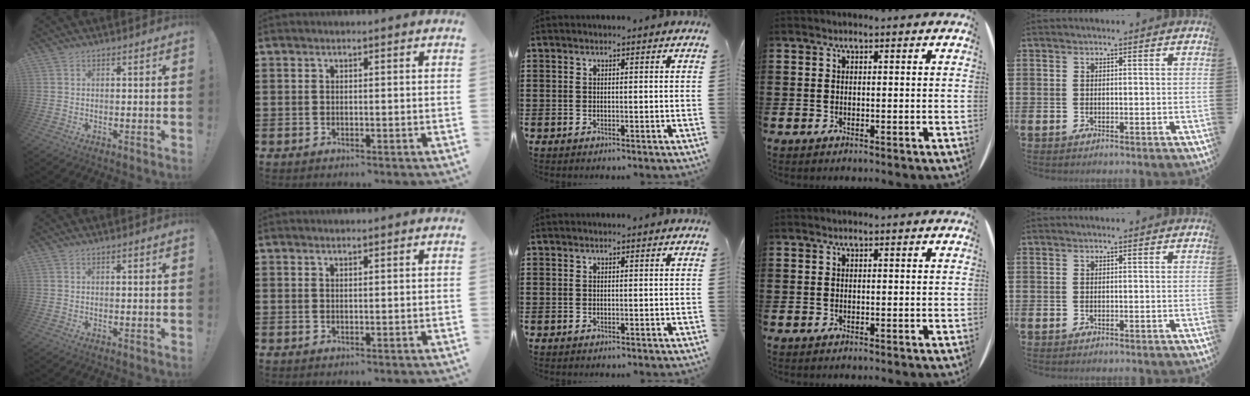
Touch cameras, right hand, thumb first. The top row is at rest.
{"index": {"total": 0.7, "force": [0.7, 0.0, 0.3], "torque": [-0.006, 0.000, 0.014]}}